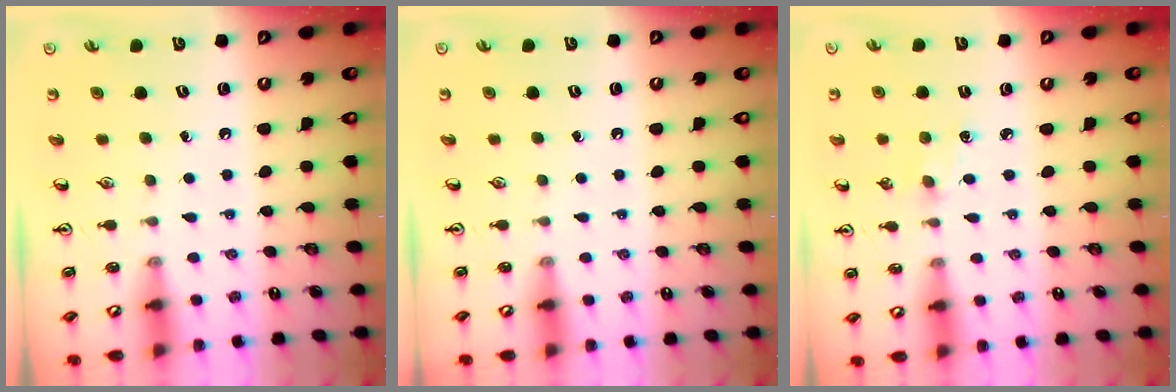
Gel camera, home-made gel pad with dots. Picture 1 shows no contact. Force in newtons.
{"total": 0.0}
{"total": 3.0, "press": 2.9, "slide": 0.4}